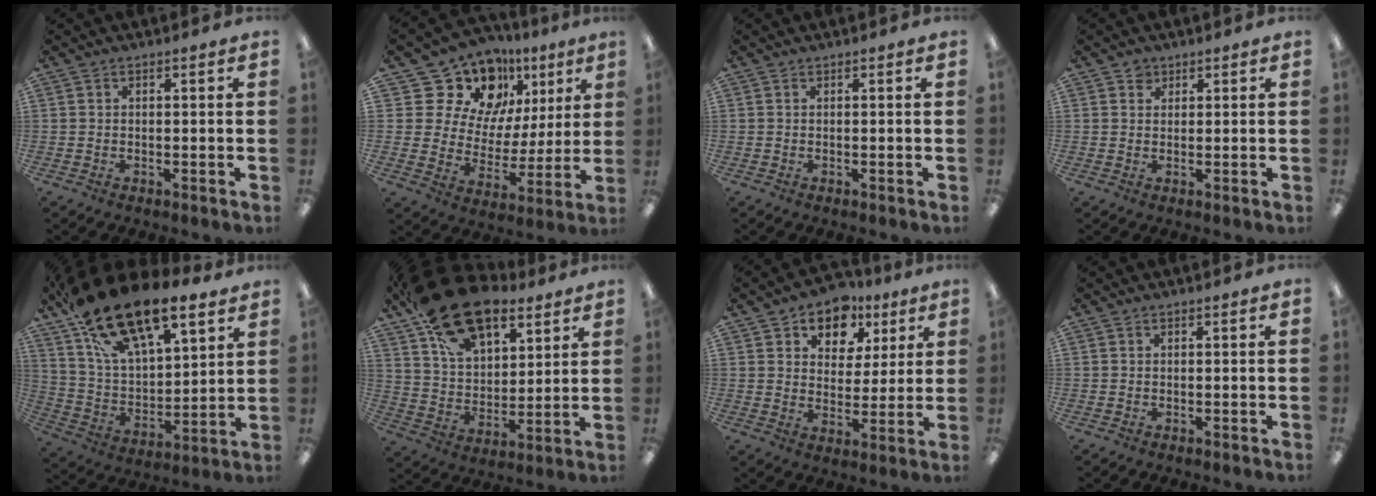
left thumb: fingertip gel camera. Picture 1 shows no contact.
{"total": 18.4, "force": [11.1, 12.9, 6.9], "torque": [-0.136, -0.057, 0.215]}
{"total": 0.0}
{"total": 1.9, "force": [1.2, 1.4, 0.3], "torque": [0.000, -0.002, 0.022]}
{"total": 22.6, "force": [16.7, 8.9, 12.4], "torque": [-0.226, -0.096, 0.297]}
{"total": 22.6, "force": [15.6, 11.2, 11.9], "torque": [-0.214, -0.077, 0.280]}
{"total": 9.6, "force": [6.5, 6.6, 2.6], "torque": [-0.041, -0.043, 0.117]}
{"total": 0.0}